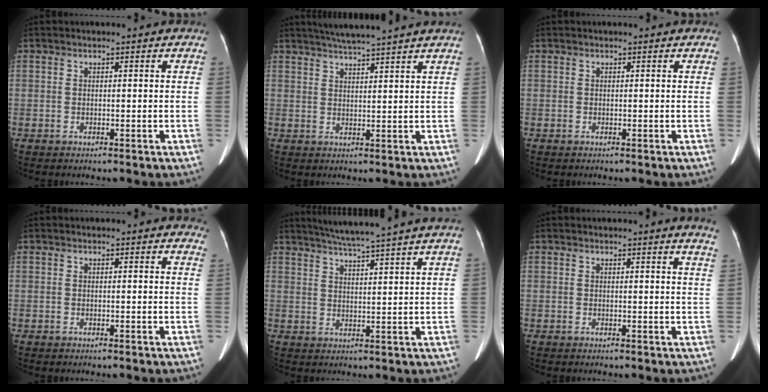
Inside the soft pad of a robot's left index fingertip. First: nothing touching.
{"total": 8.7, "force": [7.6, -1.1, 4.0], "torque": [-0.065, 0.020, 0.105]}
{"total": 0.7, "force": [0.5, 0.3, 0.3], "torque": [-0.006, 0.018, 0.001]}
{"total": 5.5, "force": [5.0, 1.7, 1.7], "torque": [-0.004, 0.007, 0.036]}
{"total": 12.7, "force": [11.0, -1.4, 6.0], "torque": [-0.102, 0.008, 0.147]}
{"total": 4.5, "force": [4.2, -0.5, 1.6], "torque": [-0.017, -0.018, 0.020]}